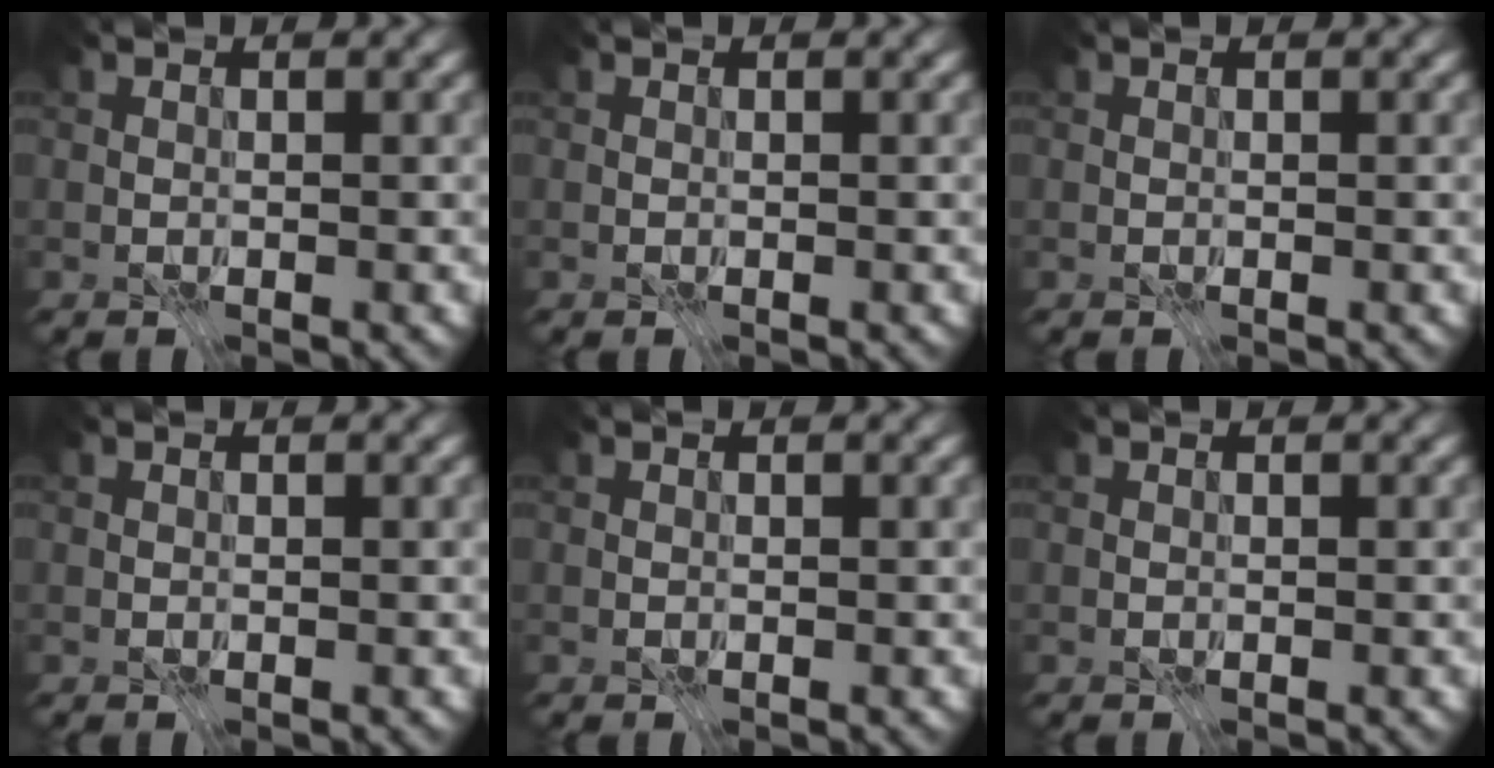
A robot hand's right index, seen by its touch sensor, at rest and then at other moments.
{"total": 0.0}
{"total": 0.0}
{"total": 0.0}
{"total": 0.0}
{"total": 0.0}